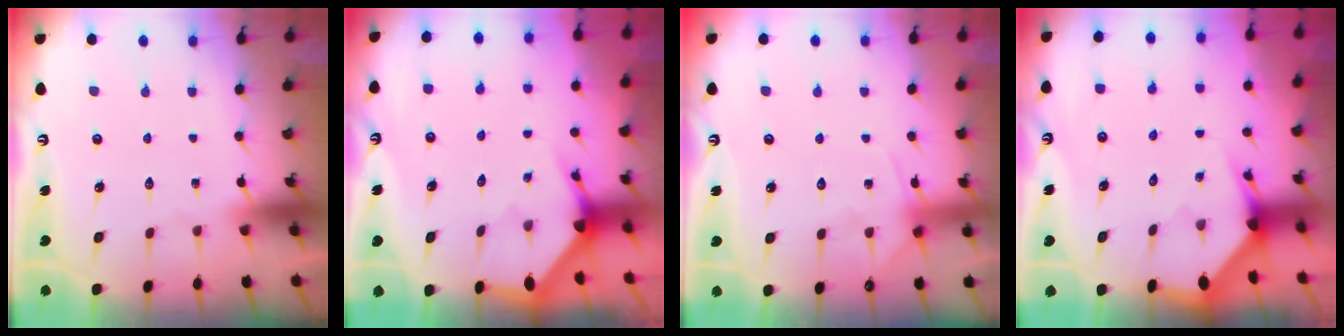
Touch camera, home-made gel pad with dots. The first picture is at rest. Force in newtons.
{"total": 2.8, "press": 2.8, "slide": 0.2}
{"total": 6.9, "press": 6.9, "slide": 0.8}
{"total": 2.9, "press": 2.9, "slide": 0.1}